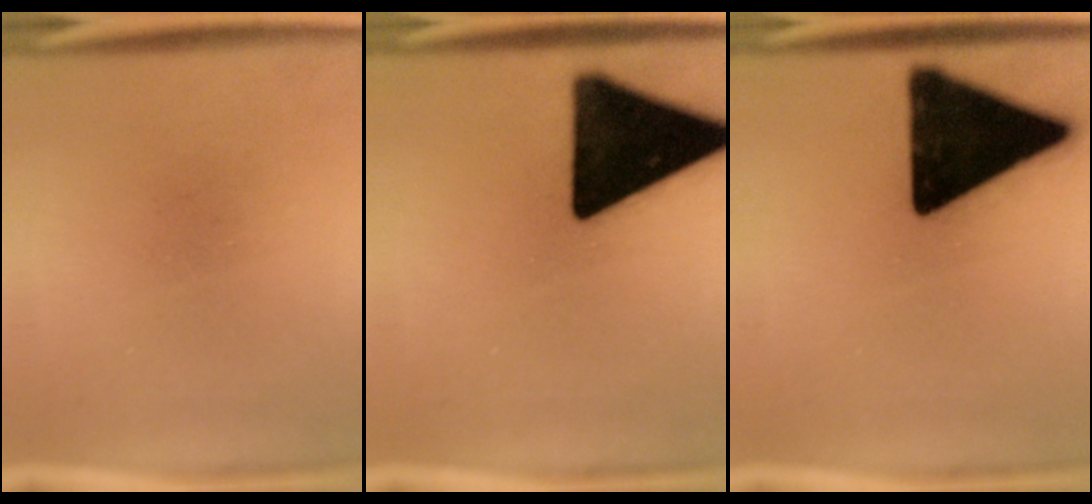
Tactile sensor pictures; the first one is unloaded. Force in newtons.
{"total": 19.8}
{"total": 19.6}